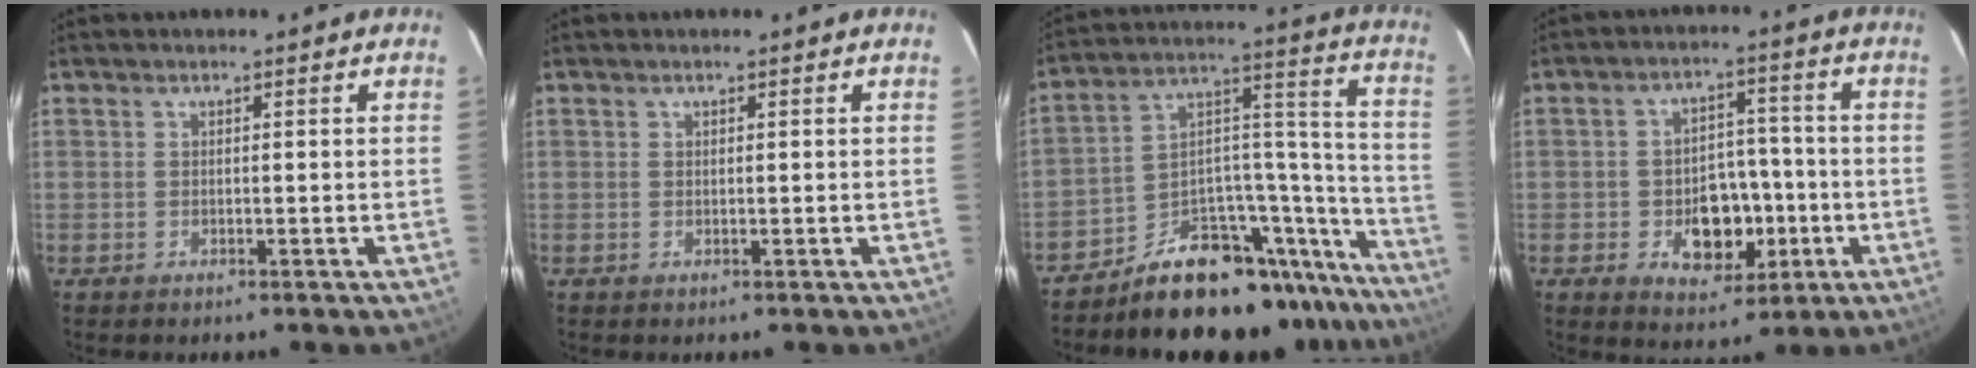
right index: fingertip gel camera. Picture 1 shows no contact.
{"total": 0.0}
{"total": 23.0, "force": [-19.3, 8.4, 9.3], "torque": [-0.081, 0.073, -0.286]}
{"total": 9.9, "force": [-3.0, 7.1, 6.2], "torque": [-0.111, 0.011, -0.027]}